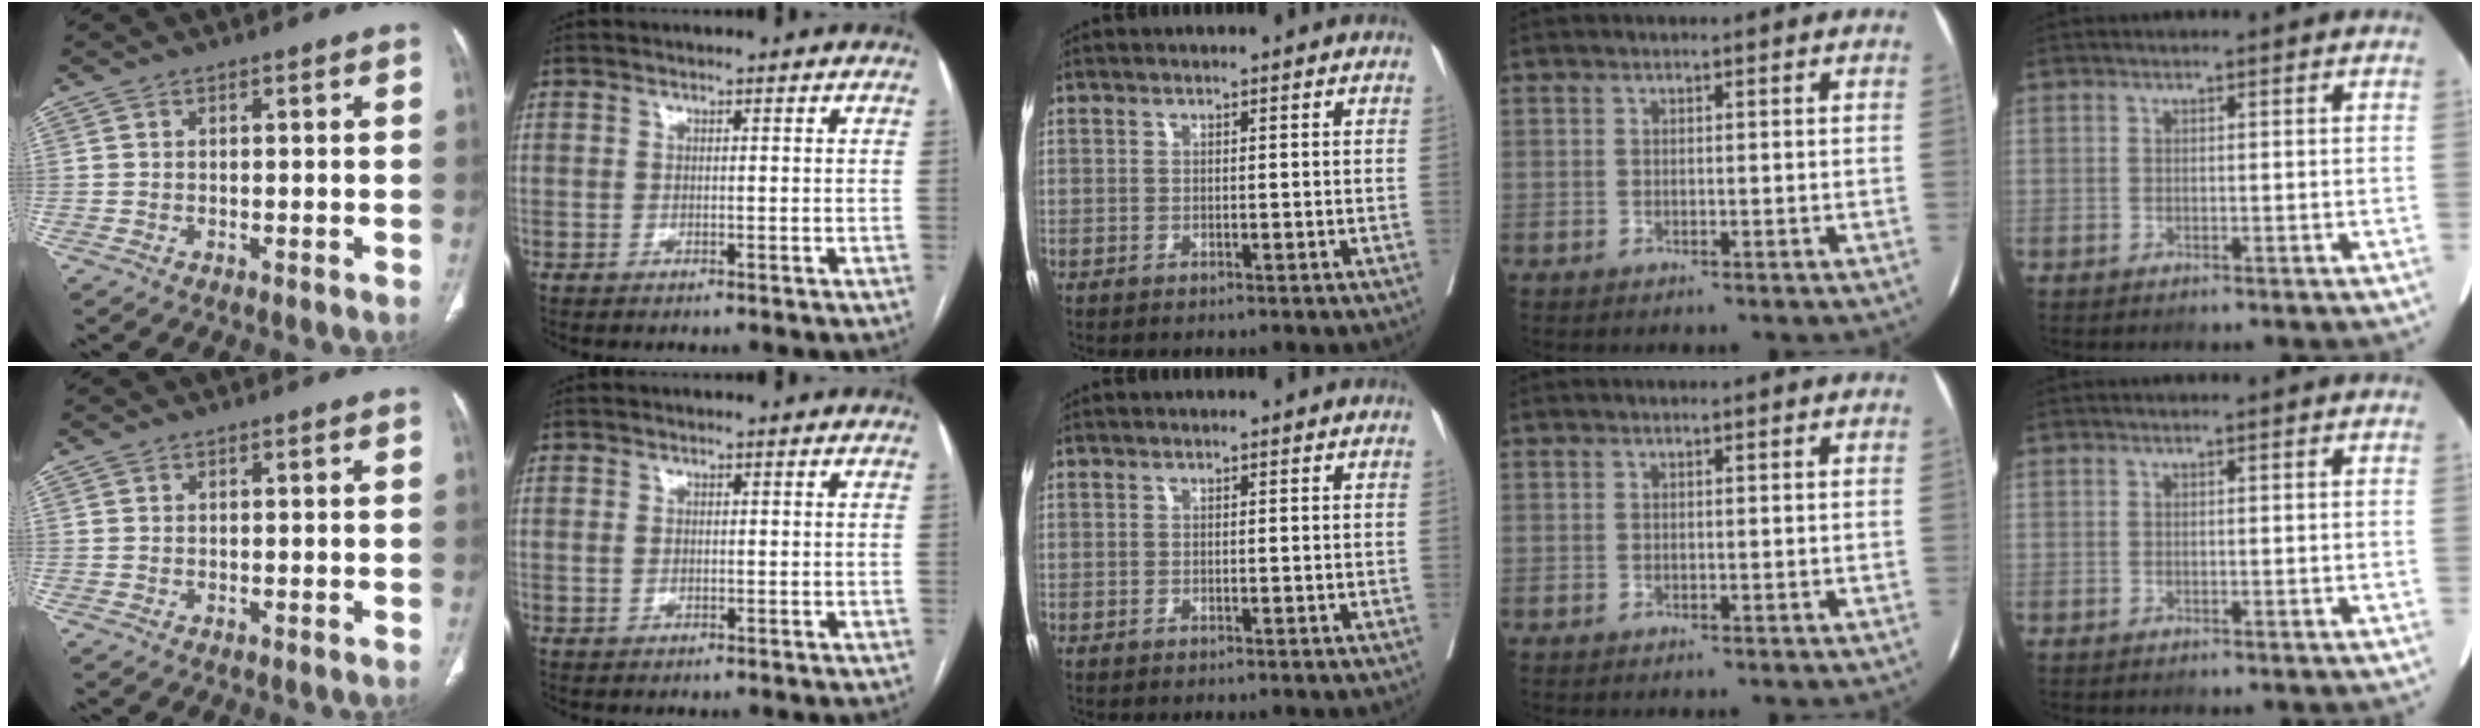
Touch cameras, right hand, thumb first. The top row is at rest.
{"index": {"total": 0.8, "force": [0.0, 0.6, 0.5], "torque": [-0.011, 0.000, 0.001]}}